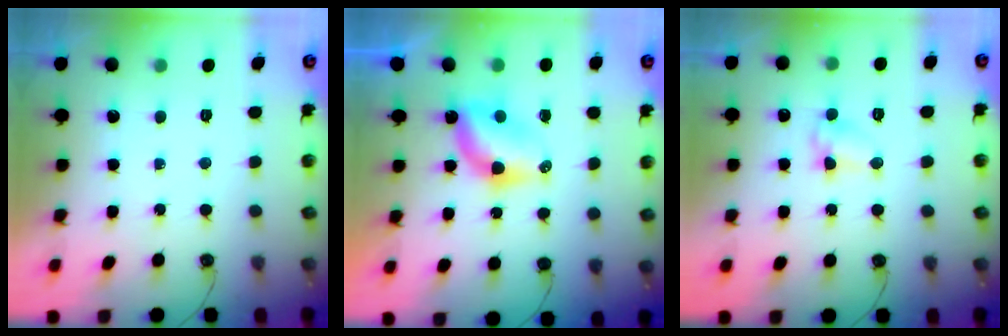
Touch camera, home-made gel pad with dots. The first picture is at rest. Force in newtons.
{"total": 6.4, "press": 6.4, "slide": 0.2}
{"total": 6.1, "press": 6.1, "slide": 0.6}